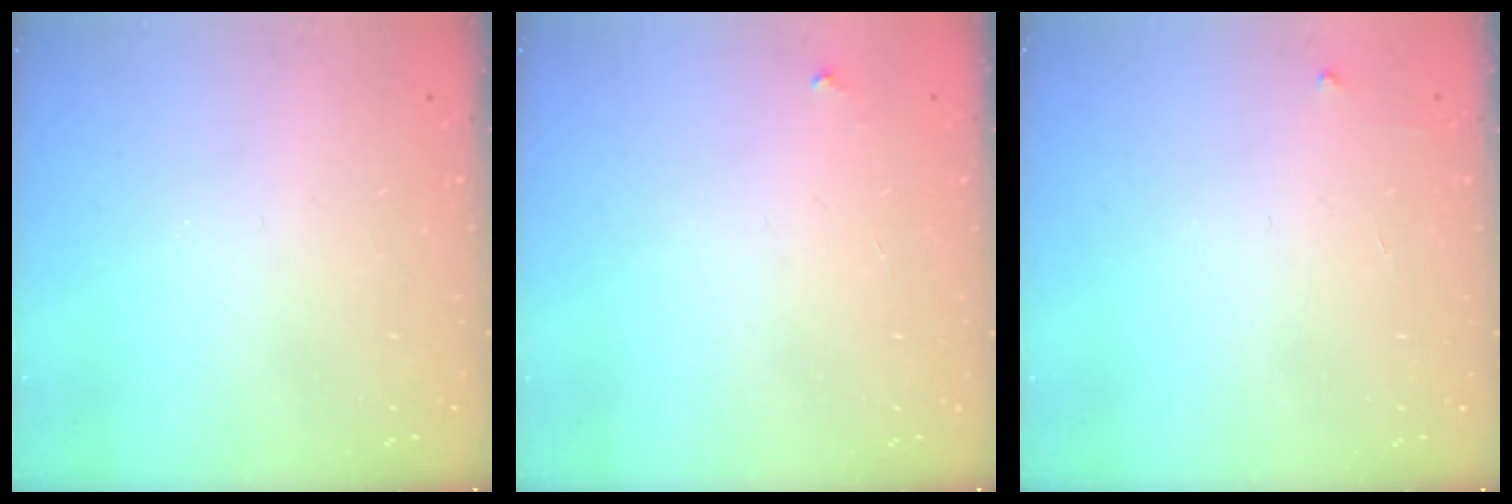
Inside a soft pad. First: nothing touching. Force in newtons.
{"total": 2.2, "press": 2.2, "slide": 0.1}
{"total": 2.3, "press": 2.3, "slide": 0.3}